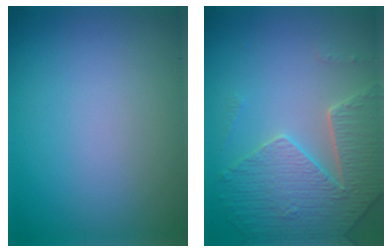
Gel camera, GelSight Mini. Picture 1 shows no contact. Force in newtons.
{"total": 5.2, "press": 4.6, "slide": 2.5}